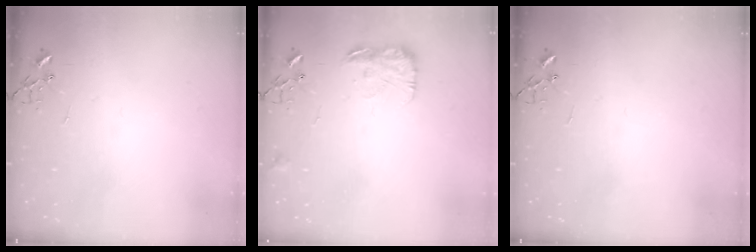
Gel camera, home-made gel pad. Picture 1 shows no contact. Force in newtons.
{"total": 11.7, "press": 11.7, "slide": 0.4}
{"total": 0.0}